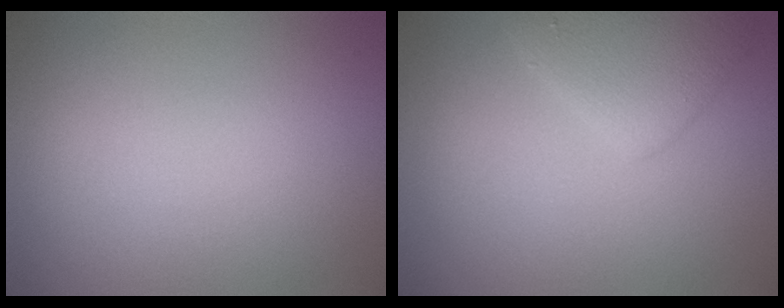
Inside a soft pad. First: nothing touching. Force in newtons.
{"total": 2.8, "press": 2.8, "slide": 0.2}